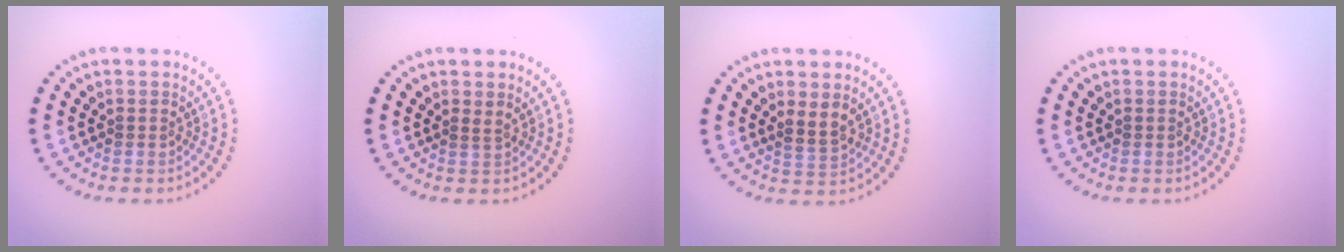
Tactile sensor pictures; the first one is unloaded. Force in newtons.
{"total": 0.5, "press": 0.3, "slide": 0.4}
{"total": 1.7, "press": 1.5, "slide": 0.8}
{"total": 0.0}